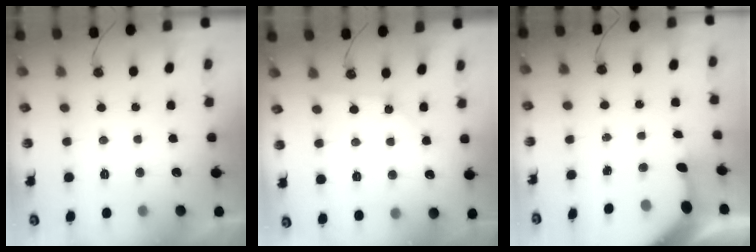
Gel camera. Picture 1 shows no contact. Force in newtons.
{"total": 2.5, "press": 2.5, "slide": 0.4}
{"total": 6.7, "press": 6.7, "slide": 0.7}